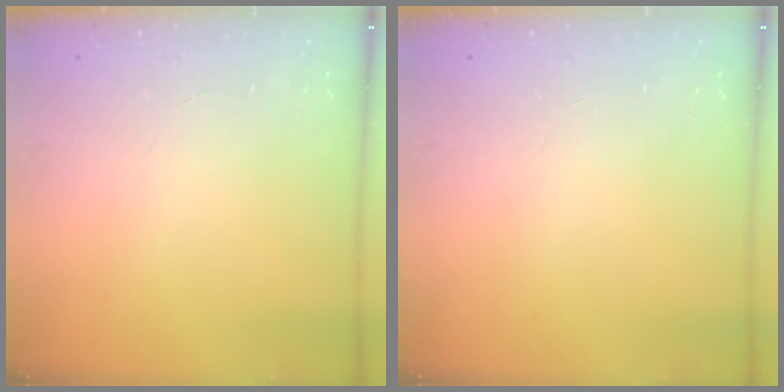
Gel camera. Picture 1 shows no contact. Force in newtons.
{"total": 0.0}